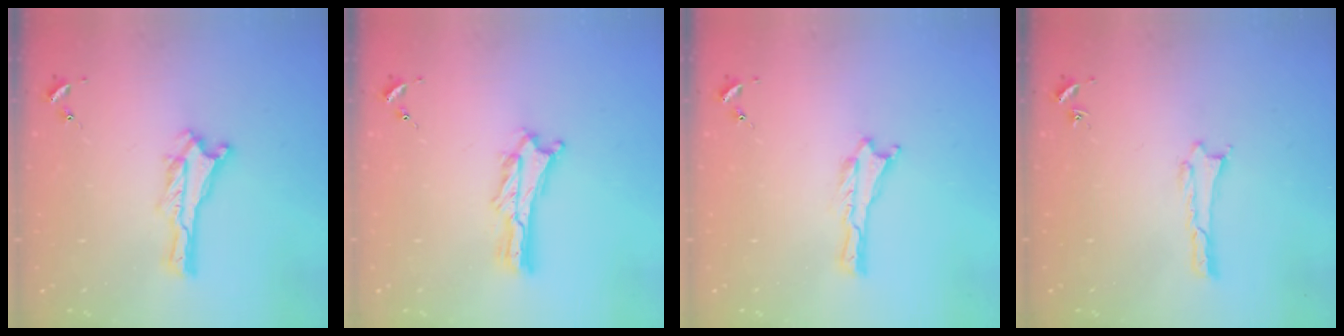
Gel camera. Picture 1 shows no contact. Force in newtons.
{"total": 2.7, "press": 2.7, "slide": 0.3}
{"total": 0.0}
{"total": 0.0}